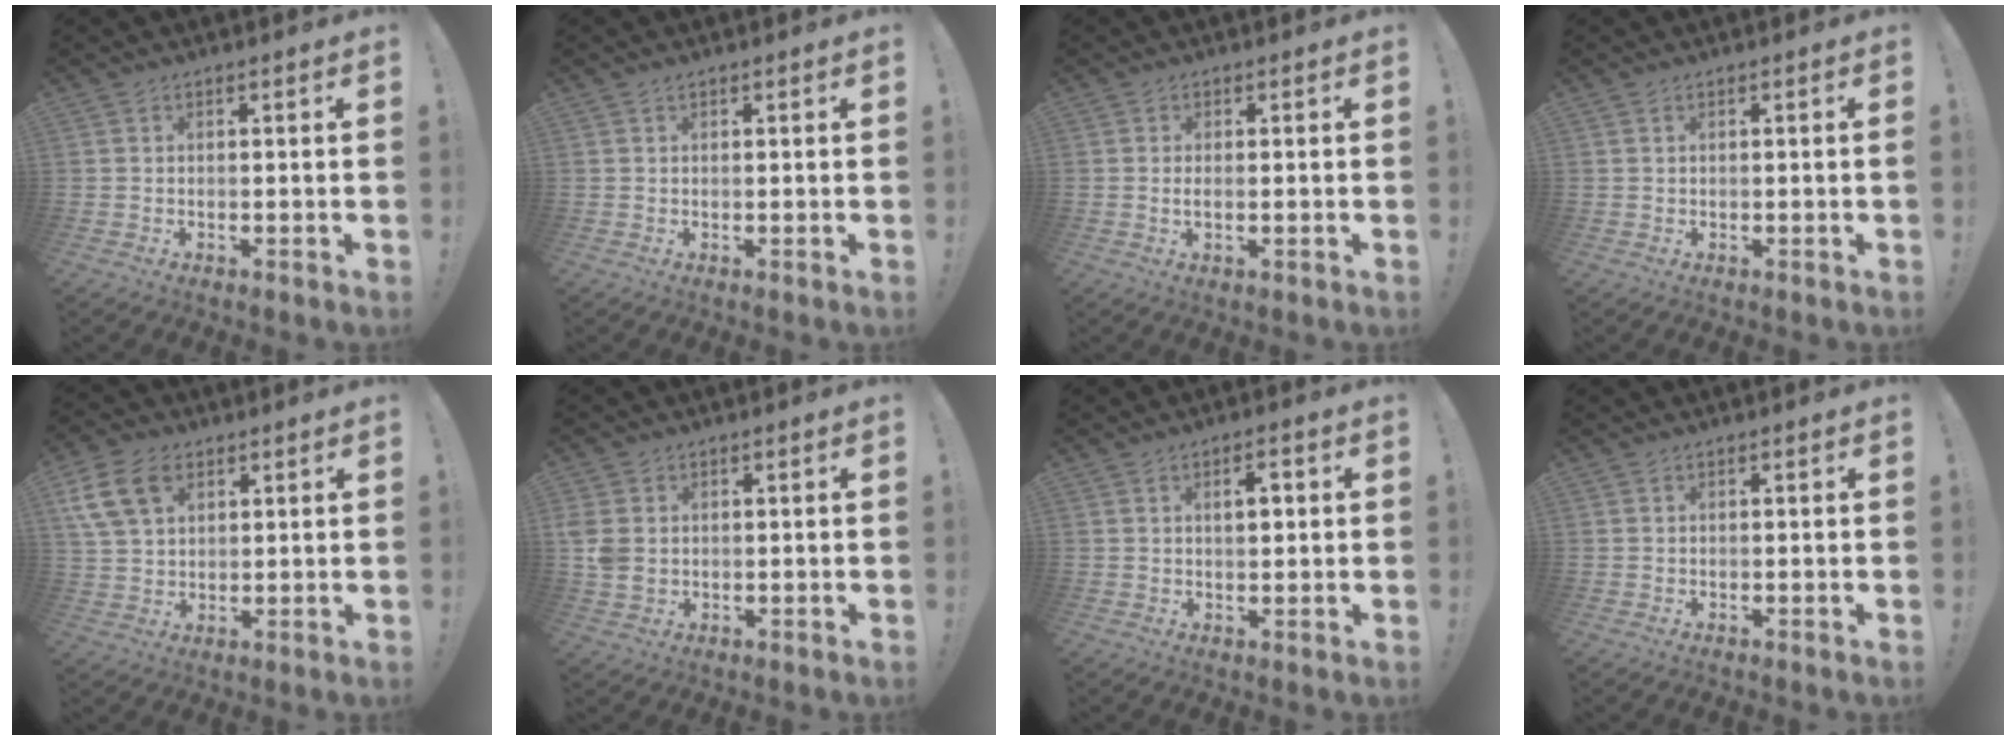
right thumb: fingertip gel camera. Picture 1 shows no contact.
{"total": 0.0}
{"total": 1.6, "force": [-0.2, 0.3, 1.5], "torque": [-0.028, 0.000, -0.005]}
{"total": 0.6, "force": [0.0, -0.4, 0.4], "torque": [-0.007, -0.002, -0.001]}
{"total": 12.2, "force": [5.5, 8.5, 6.9], "torque": [-0.135, -0.013, 0.109]}
{"total": 5.6, "force": [0.8, 4.2, 3.6], "torque": [-0.068, -0.005, 0.015]}
{"total": 3.7, "force": [0.9, 1.7, 3.2], "torque": [-0.045, 0.002, 0.007]}
{"total": 0.0}